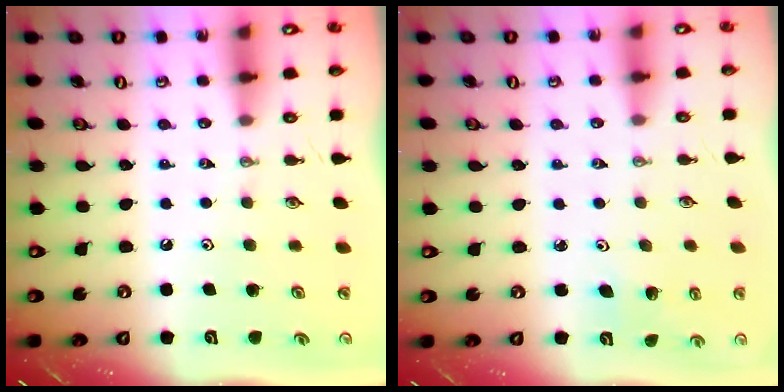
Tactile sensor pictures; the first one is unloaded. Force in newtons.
{"total": 2.6, "press": 2.5, "slide": 0.9}